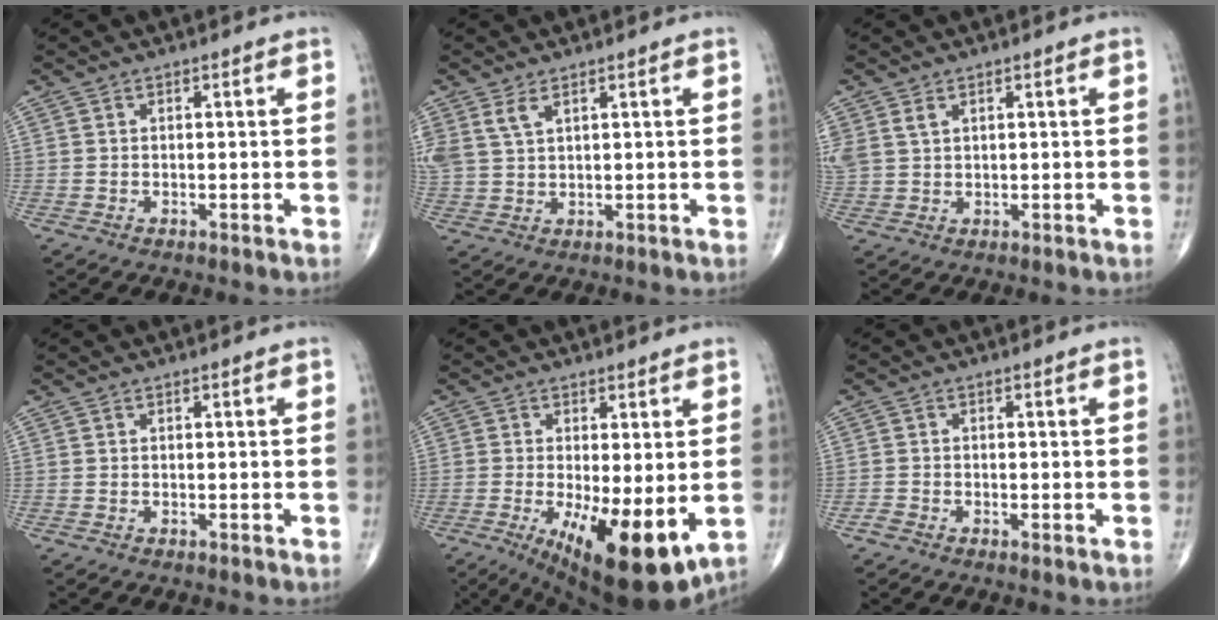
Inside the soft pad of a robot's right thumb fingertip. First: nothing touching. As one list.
[{"total": 4.8, "force": [2.7, 2.4, 3.1], "torque": [-0.071, -0.002, 0.067]}, {"total": 3.7, "force": [1.8, 2.4, 2.1], "torque": [-0.051, 0.005, 0.048]}, {"total": 0.0}, {"total": 14.2, "force": [-3.2, 4.8, 13.0], "torque": [-0.202, -0.030, -0.033]}, {"total": 1.2, "force": [-0.8, 0.6, 0.8], "torque": [-0.016, -0.002, -0.019]}]